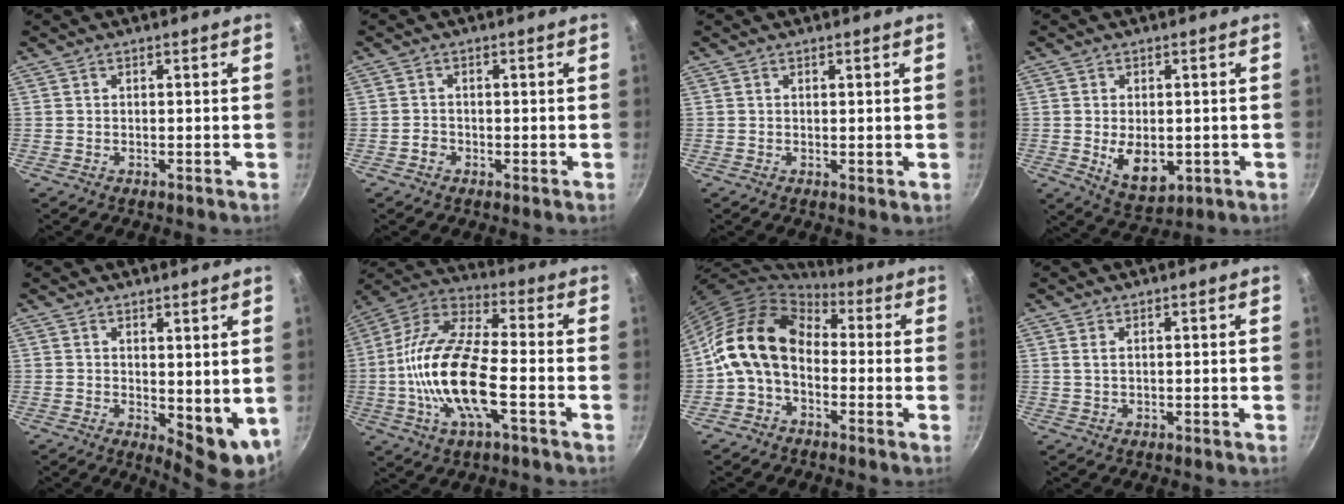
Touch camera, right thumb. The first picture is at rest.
{"total": 1.4, "force": [-0.7, 1.2, 0.4], "torque": [-0.002, 0.005, -0.013]}
{"total": 0.7, "force": [0.4, 0.3, 0.6], "torque": [-0.006, -0.006, 0.004]}
{"total": 8.1, "force": [-1.0, 5.0, 6.3], "torque": [-0.085, -0.013, 0.000]}
{"total": 8.0, "force": [2.0, 3.7, 6.8], "torque": [-0.079, -0.022, 0.036]}
{"total": 18.9, "force": [-4.3, 7.1, 16.9], "torque": [-0.329, 0.034, -0.101]}
{"total": 12.9, "force": [-0.6, 9.2, 9.1], "torque": [-0.141, 0.035, -0.033]}
{"total": 1.1, "force": [0.4, 0.5, 0.9], "torque": [-0.019, 0.000, 0.008]}